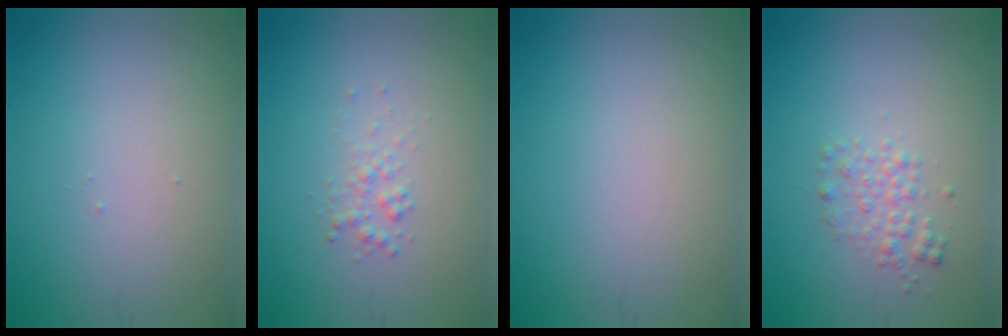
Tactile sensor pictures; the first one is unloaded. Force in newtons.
{"total": 1.1, "press": 1.1, "slide": 0.1}
{"total": 0.0}
{"total": 1.8, "press": 1.8, "slide": 0.0}